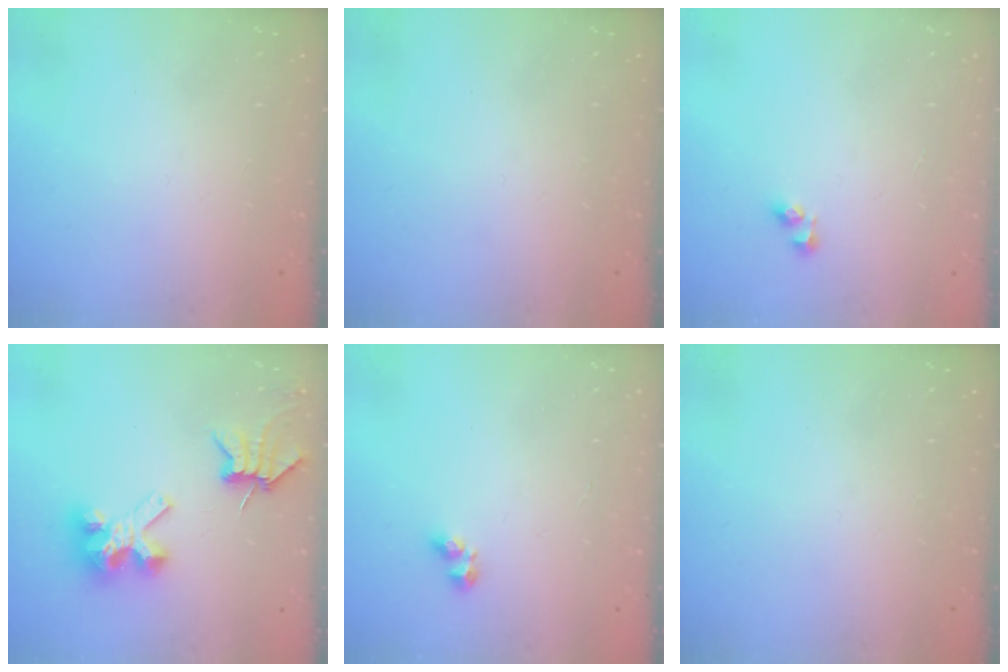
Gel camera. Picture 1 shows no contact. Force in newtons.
{"total": 0.0}
{"total": 3.9, "press": 3.9, "slide": 0.6}
{"total": 8.1, "press": 8.1, "slide": 0.6}
{"total": 3.5, "press": 3.3, "slide": 1.2}
{"total": 0.0}